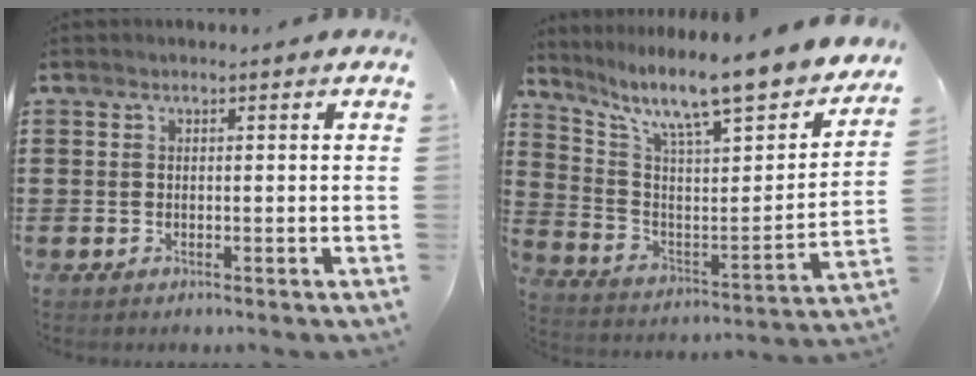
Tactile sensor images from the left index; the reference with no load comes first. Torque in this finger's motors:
{"motor_torque": [1.40, -0.74, 0.42, 0.21]}